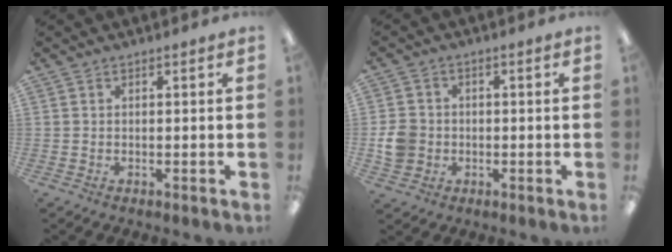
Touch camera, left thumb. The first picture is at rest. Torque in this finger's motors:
{"motor_torque": [-0.04, 0.10, 0.06, -0.03, 0.01]}